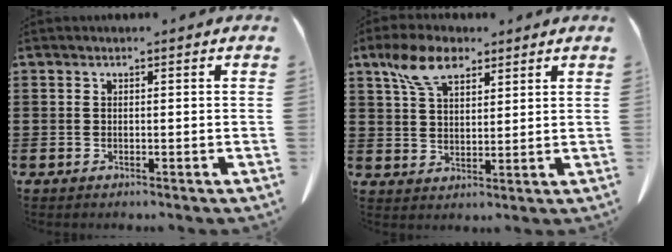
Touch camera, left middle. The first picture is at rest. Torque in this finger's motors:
{"motor_torque": [1.68, 0.46, 0.45, 0.14]}